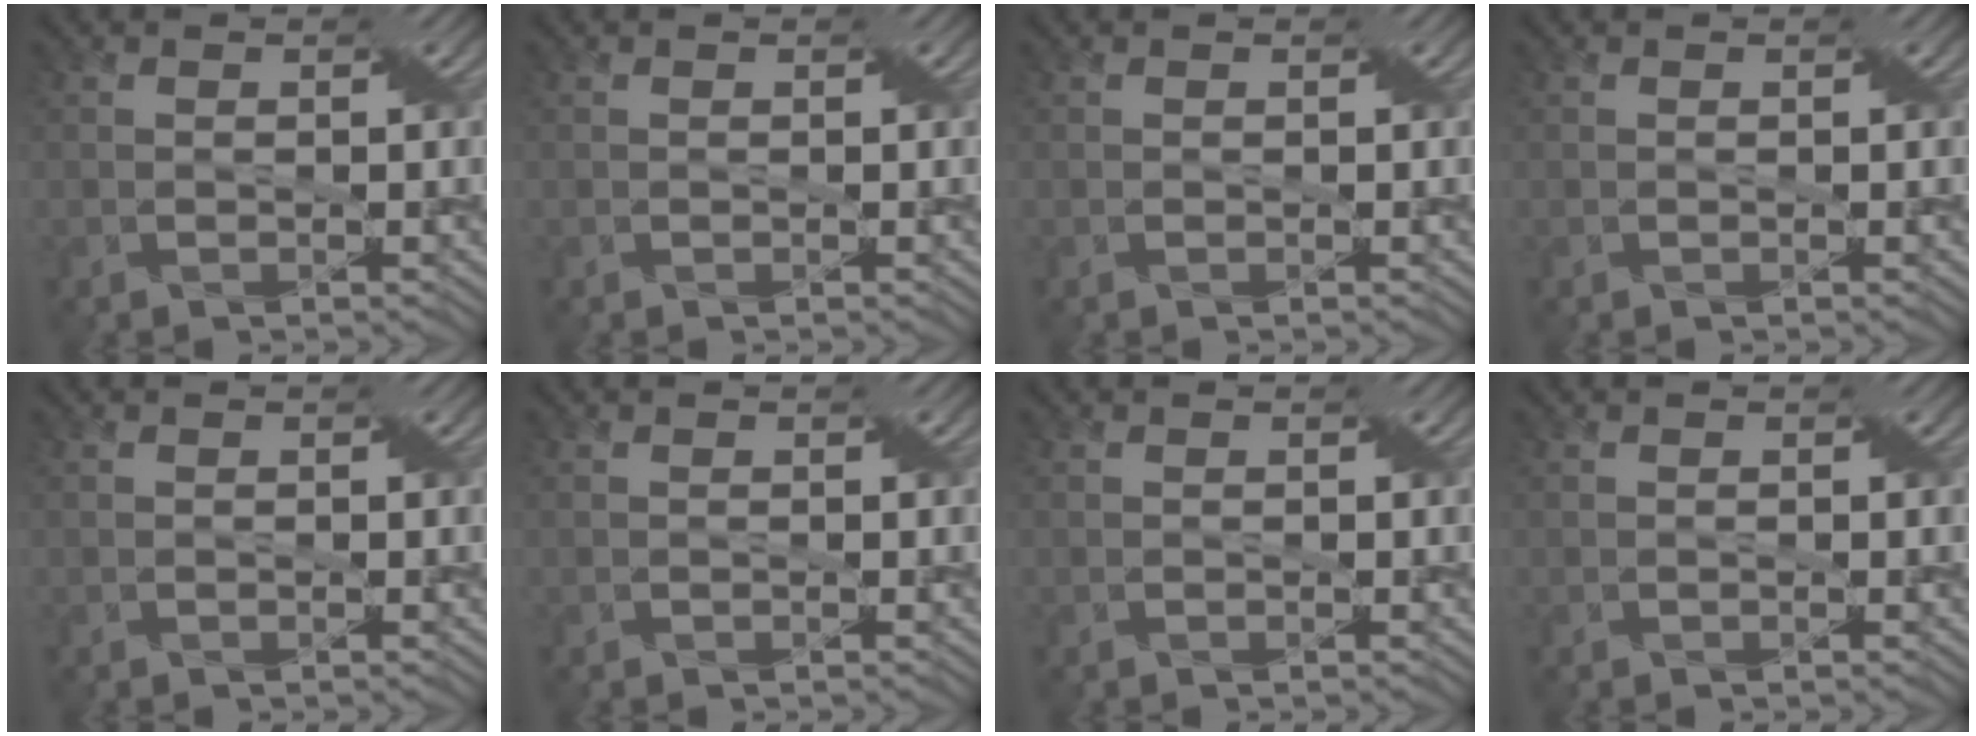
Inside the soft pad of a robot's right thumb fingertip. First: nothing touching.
{"total": 0.0}
{"total": 0.0}
{"total": 0.0}
{"total": 0.0}
{"total": 0.0}
{"total": 0.0}
{"total": 0.0}